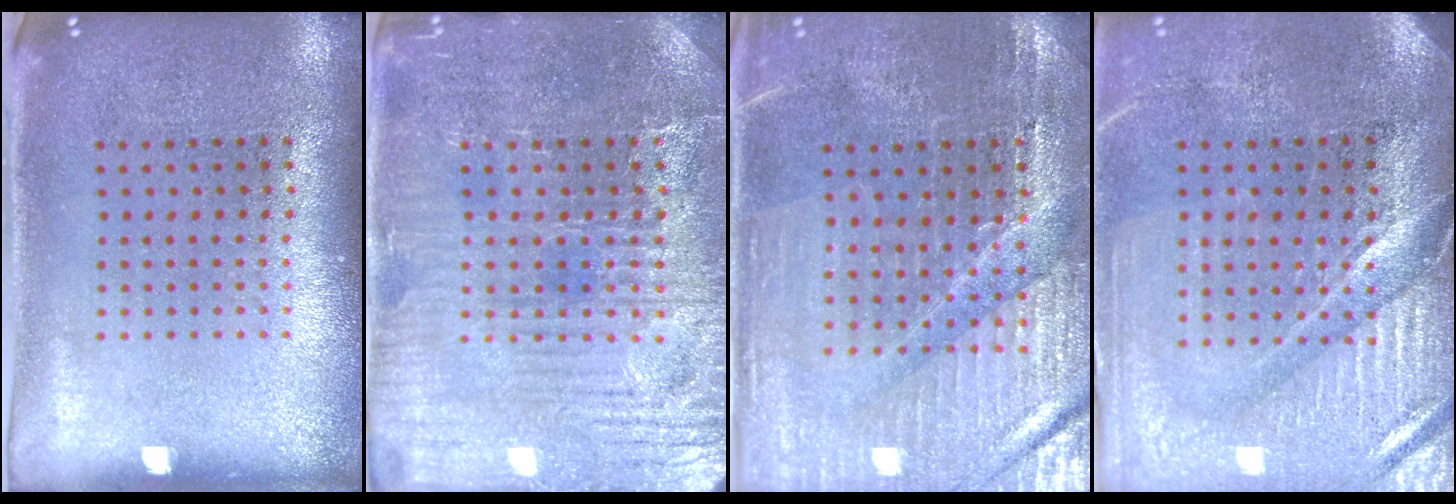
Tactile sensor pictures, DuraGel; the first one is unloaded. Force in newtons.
{"total": 4.2, "press": 4.1, "slide": 0.9}
{"total": 3.1, "press": 3.1, "slide": 0.5}
{"total": 4.2, "press": 3.8, "slide": 1.7}